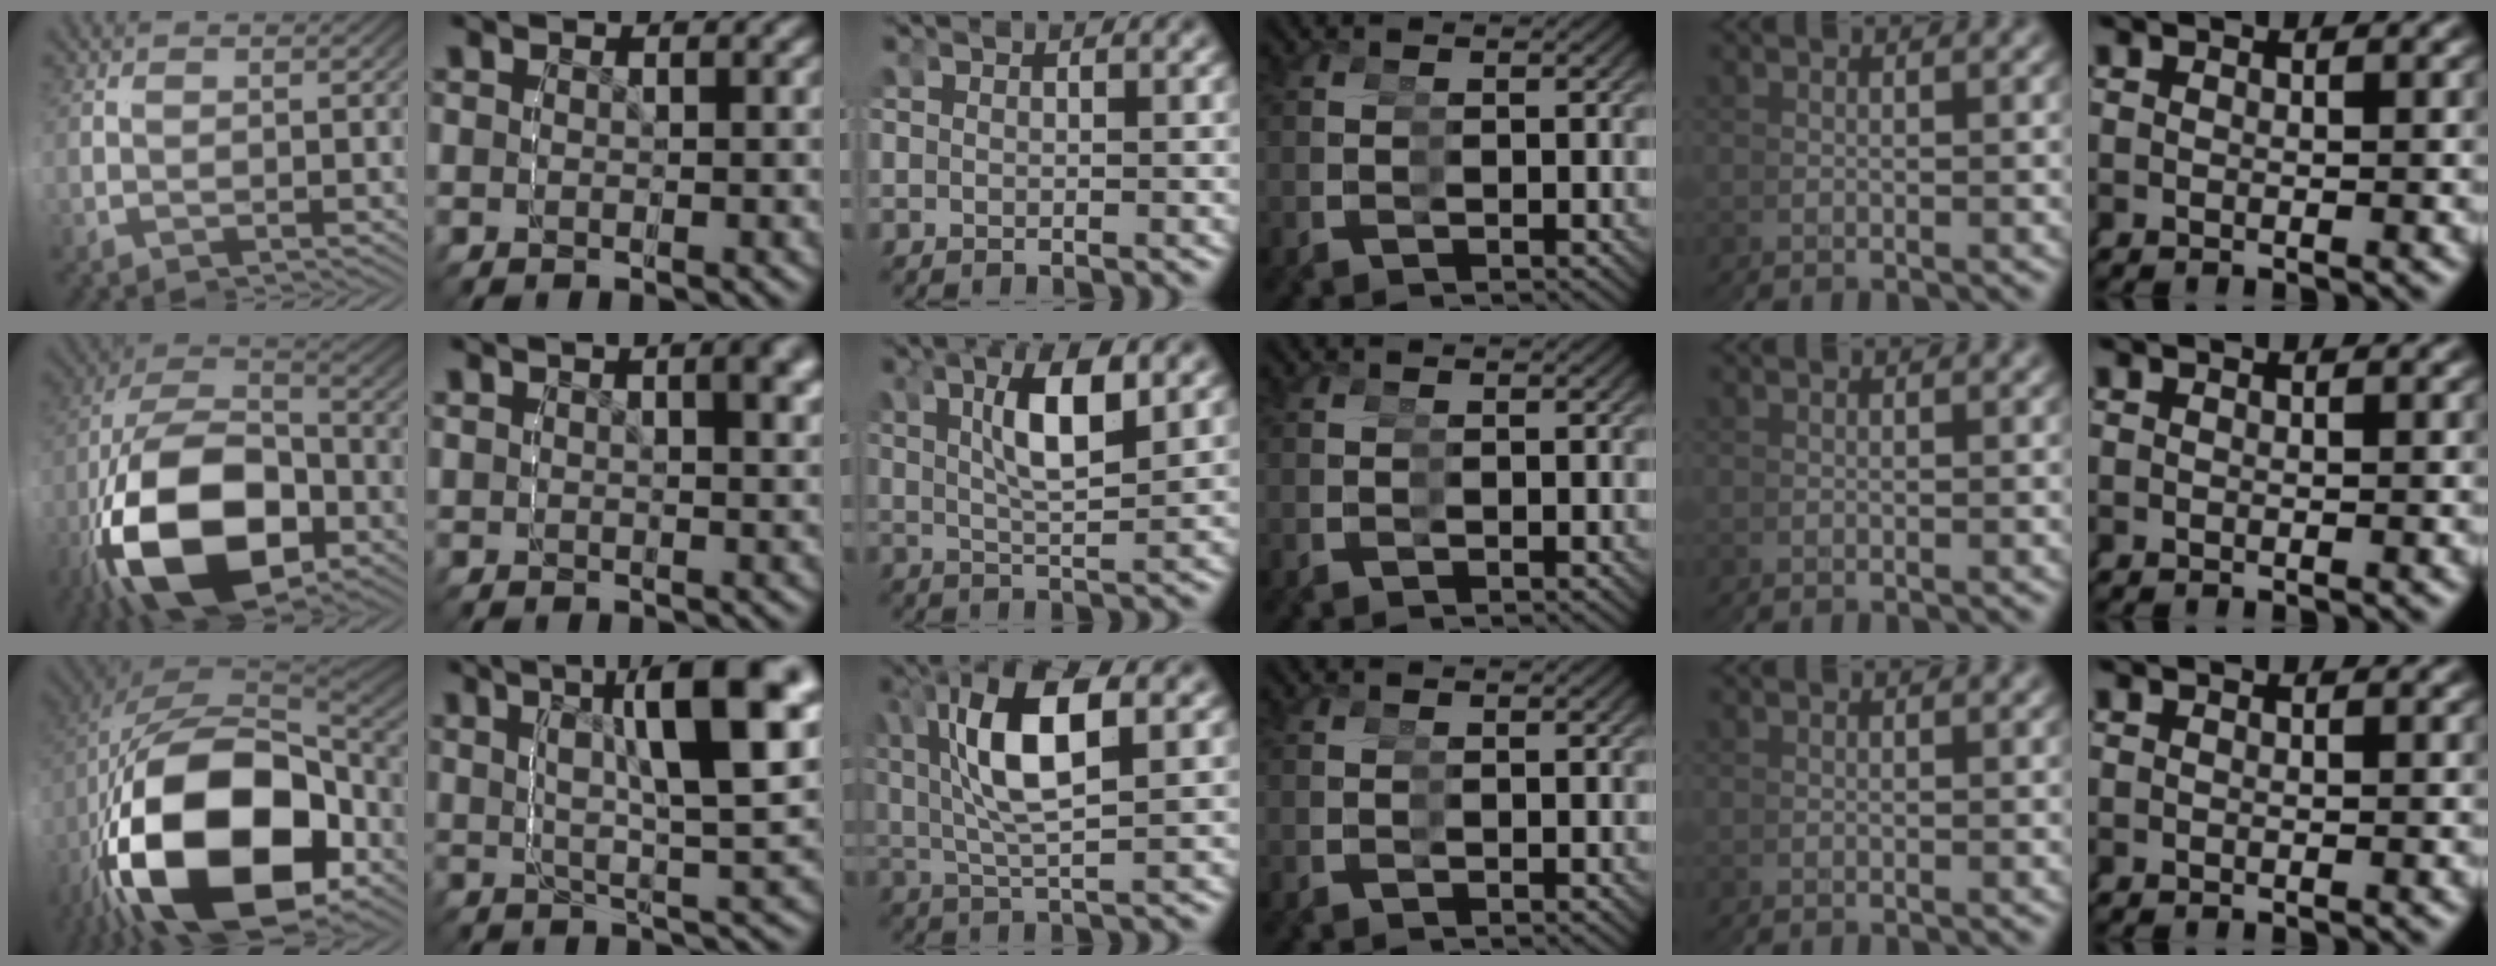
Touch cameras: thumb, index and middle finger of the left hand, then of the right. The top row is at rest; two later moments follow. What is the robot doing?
{"motion": "grasp_and_lifting", "object": "glue stick"}